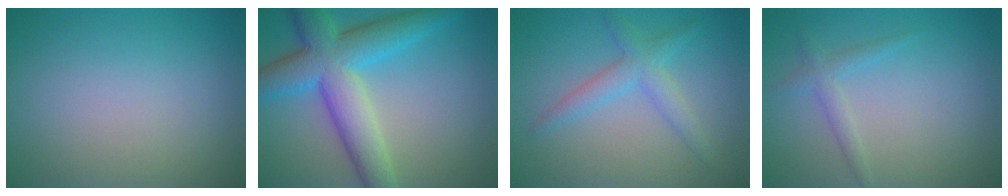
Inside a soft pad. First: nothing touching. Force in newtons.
{"total": 9.0, "press": 9.0, "slide": 0.2}
{"total": 3.0, "press": 3.0, "slide": 0.0}
{"total": 1.6, "press": 1.6, "slide": 0.1}